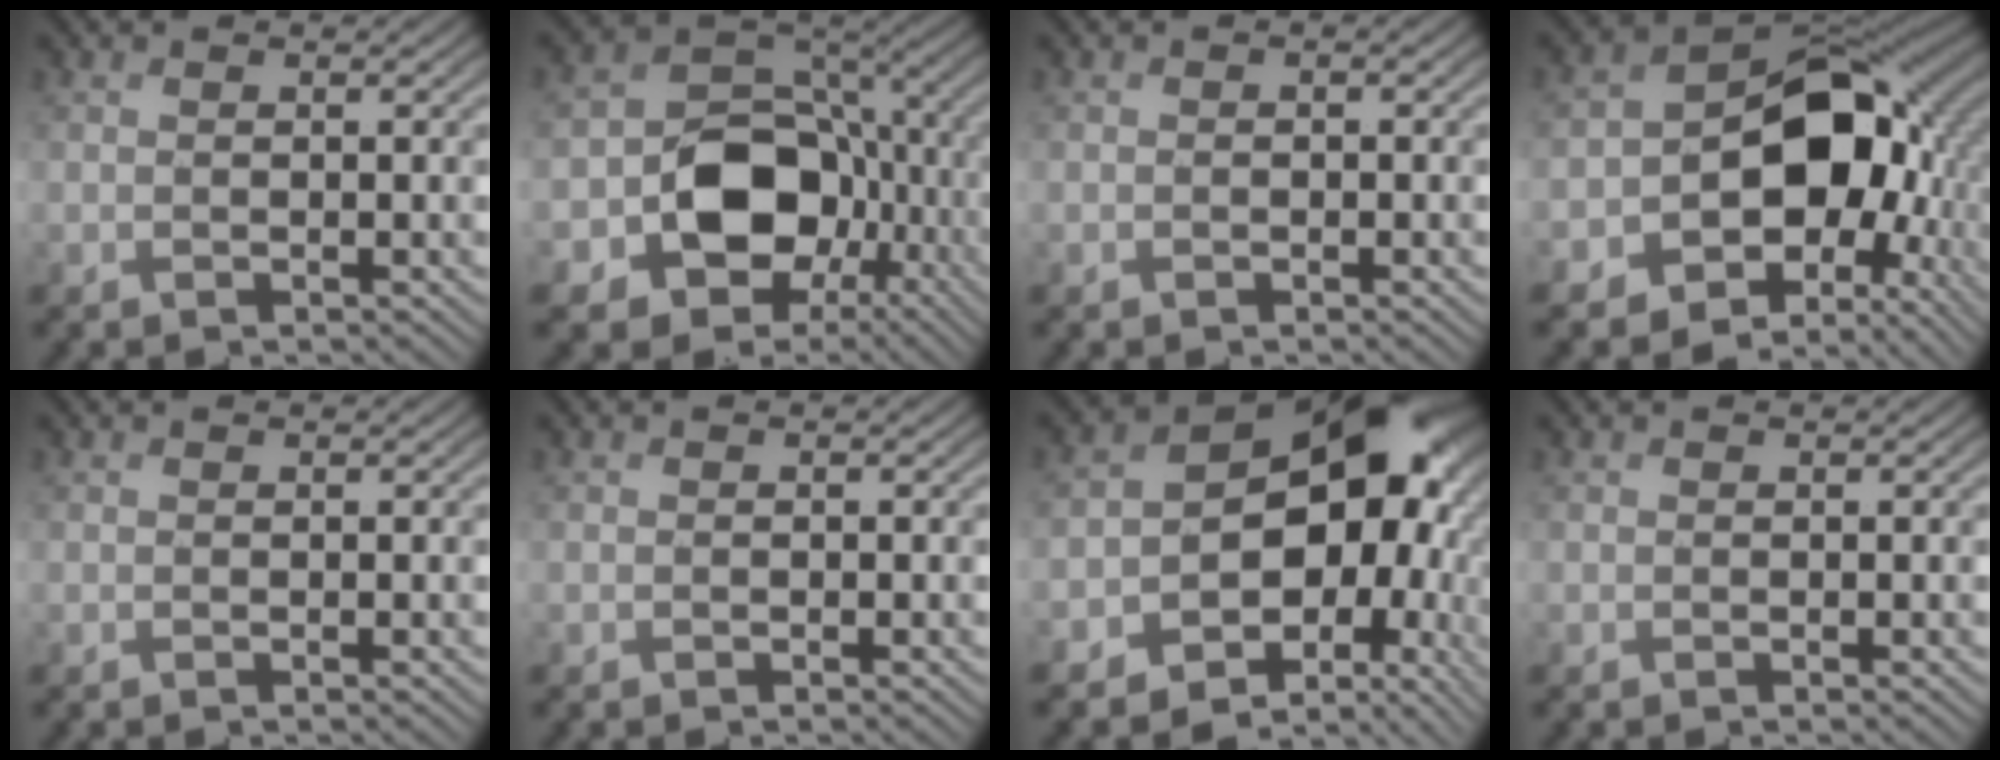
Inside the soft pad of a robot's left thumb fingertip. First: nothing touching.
{"total": 12.8, "force": [-3.5, 9.9, 7.2], "torque": [-0.141, -0.021, -0.072]}
{"total": 0.5, "force": [-0.3, 0.4, 0.3], "torque": [-0.002, -0.001, -0.005]}
{"total": 15.5, "force": [-2.3, 10.9, 10.7], "torque": [-0.162, -0.029, -0.033]}
{"total": 0.0}
{"total": 0.0}
{"total": 17.3, "force": [-1.5, 11.9, 12.4], "torque": [-0.166, -0.049, 0.010]}
{"total": 0.0}